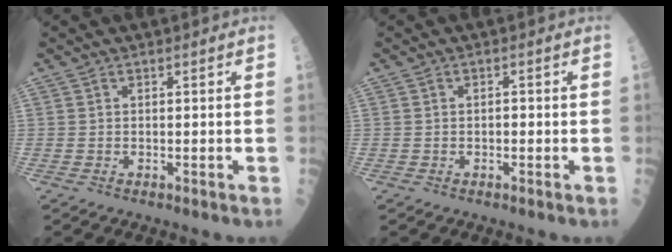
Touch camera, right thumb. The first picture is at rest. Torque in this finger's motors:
{"motor_torque": [-0.30, 0.00, -0.17, -0.13, 0.08]}